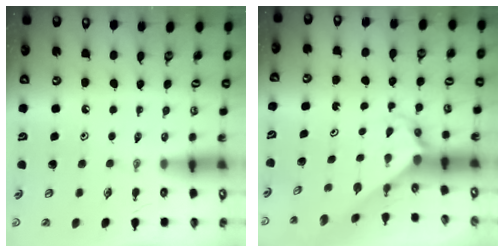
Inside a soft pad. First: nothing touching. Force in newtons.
{"total": 3.4, "press": 3.4, "slide": 0.3}